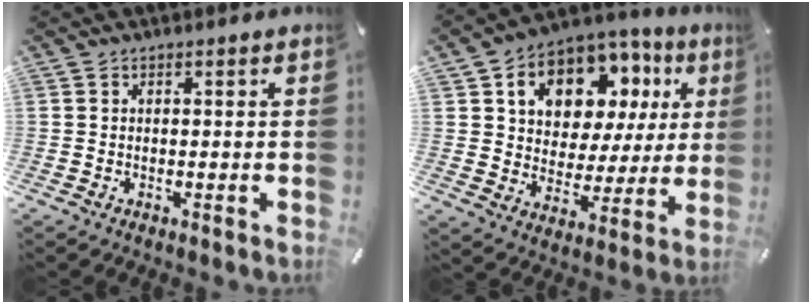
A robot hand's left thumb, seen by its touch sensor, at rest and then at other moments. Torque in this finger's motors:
{"motor_torque": [2.13, 2.07, 1.61, -1.16, 0.23]}